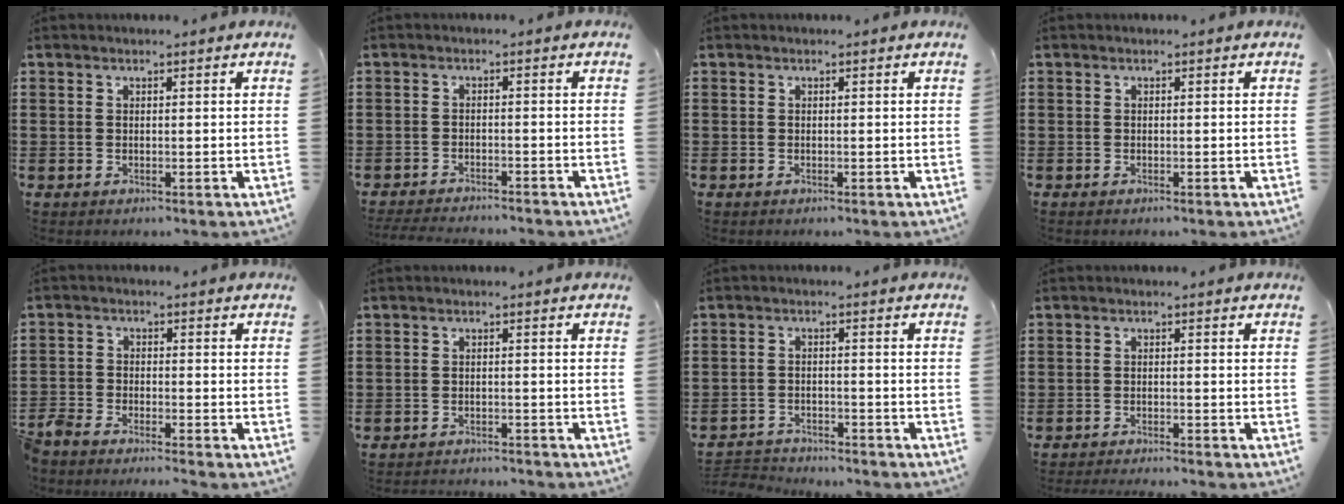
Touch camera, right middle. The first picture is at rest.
{"total": 2.5, "force": [-2.5, 0.0, 0.3], "torque": [-0.015, -0.003, -0.055]}
{"total": 0.0}
{"total": 0.0}
{"total": 3.6, "force": [-3.6, 0.2, 0.3], "torque": [-0.031, -0.006, -0.083]}
{"total": 1.8, "force": [-1.8, 0.1, -0.1], "torque": [-0.005, 0.002, -0.039]}
{"total": 2.9, "force": [-2.8, 0.3, 0.0], "torque": [-0.006, -0.001, -0.062]}
{"total": 1.7, "force": [-1.7, -0.2, 0.2], "torque": [-0.004, 0.002, -0.035]}